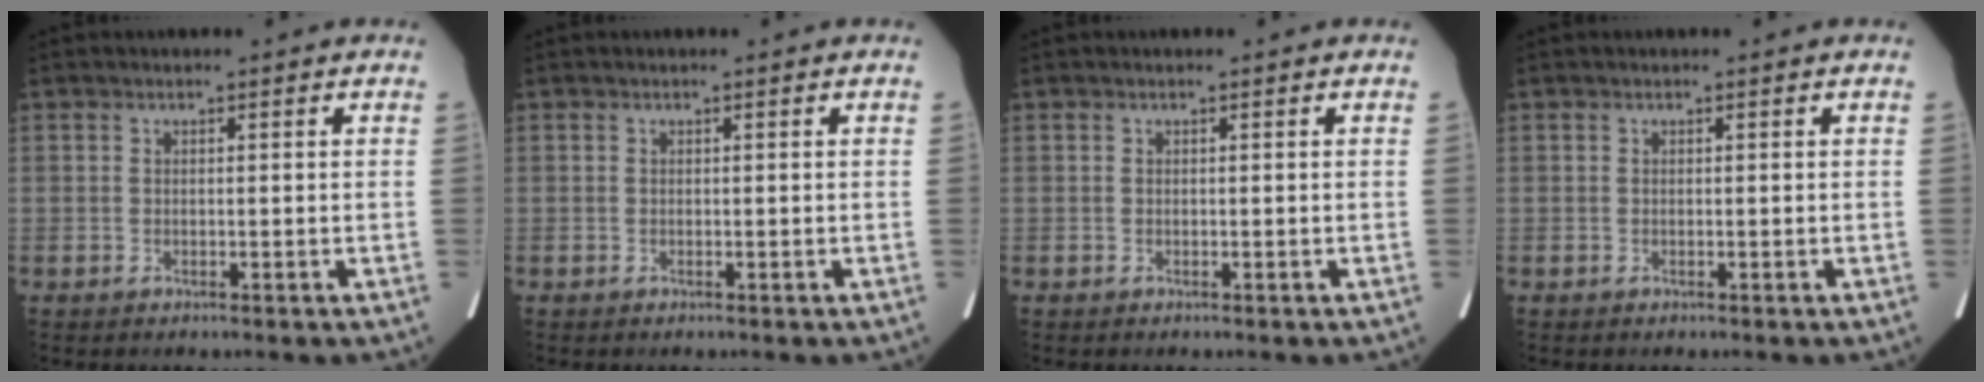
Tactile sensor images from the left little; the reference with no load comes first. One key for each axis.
{"total": 0.0}
{"total": 0.0}
{"total": 0.0}